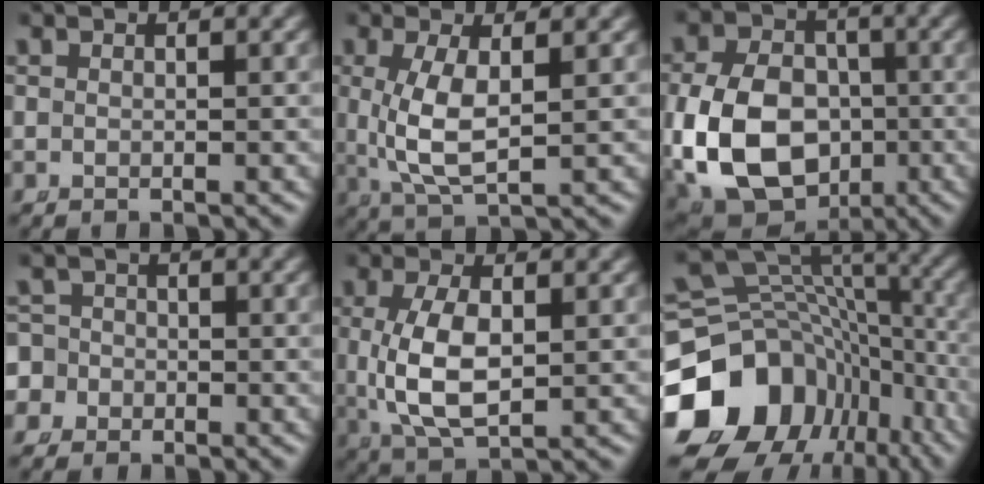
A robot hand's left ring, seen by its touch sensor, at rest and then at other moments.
{"total": 5.2, "force": [0.4, 2.0, 4.8], "torque": [-0.102, -0.012, 0.024]}
{"total": 13.2, "force": [-2.7, 10.8, 7.0], "torque": [-0.161, -0.054, -0.028]}
{"total": 4.7, "force": [-1.4, 4.4, 1.0], "torque": [-0.030, -0.018, -0.029]}
{"total": 5.8, "force": [0.0, 2.9, 5.0], "torque": [-0.116, -0.012, 0.016]}
{"total": 18.4, "force": [-5.7, 14.5, 9.8], "torque": [-0.172, -0.044, -0.080]}